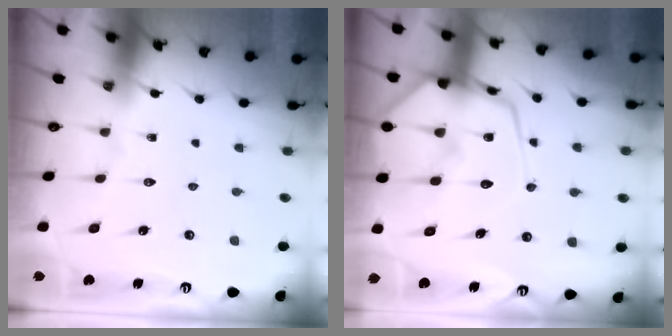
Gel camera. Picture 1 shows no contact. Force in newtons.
{"total": 16.0, "press": 16.0, "slide": 1.6}